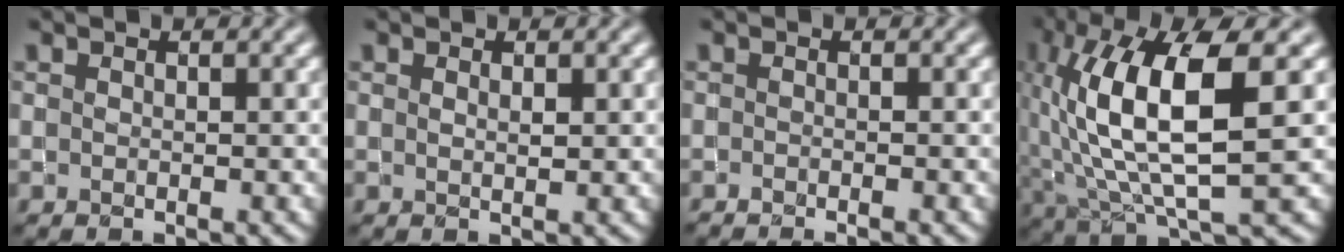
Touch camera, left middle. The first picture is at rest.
{"total": 0.6, "force": [0.4, 0.1, 0.4], "torque": [-0.007, 0.003, 0.008]}
{"total": 1.6, "force": [-1.2, 0.3, 1.0], "torque": [-0.010, -0.004, -0.022]}
{"total": 10.6, "force": [2.2, 3.3, 9.8], "torque": [-0.185, 0.009, 0.046]}